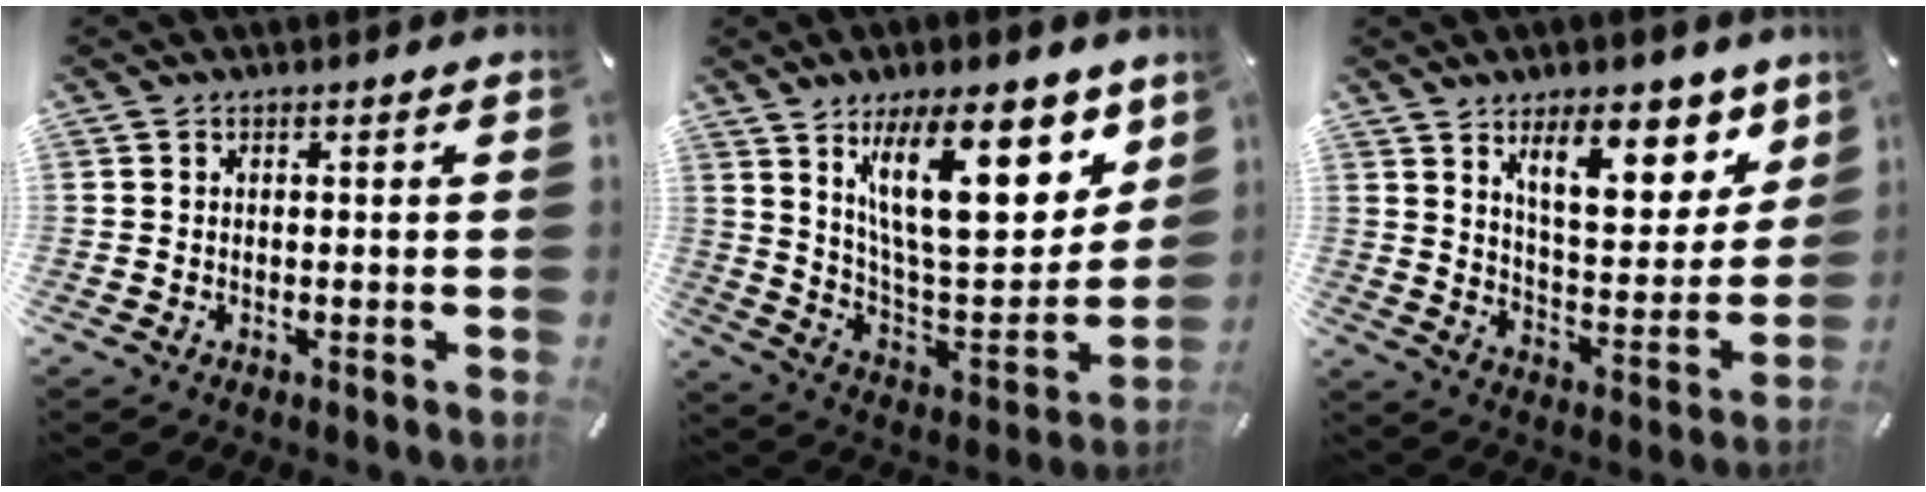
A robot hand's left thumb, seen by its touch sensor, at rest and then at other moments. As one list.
[{"total": 25.1, "force": [12.6, 10.5, 19.0], "torque": [-0.295, -0.067, 0.207]}, {"total": 16.5, "force": [10.2, 7.3, 10.6], "torque": [-0.145, -0.059, 0.170]}]